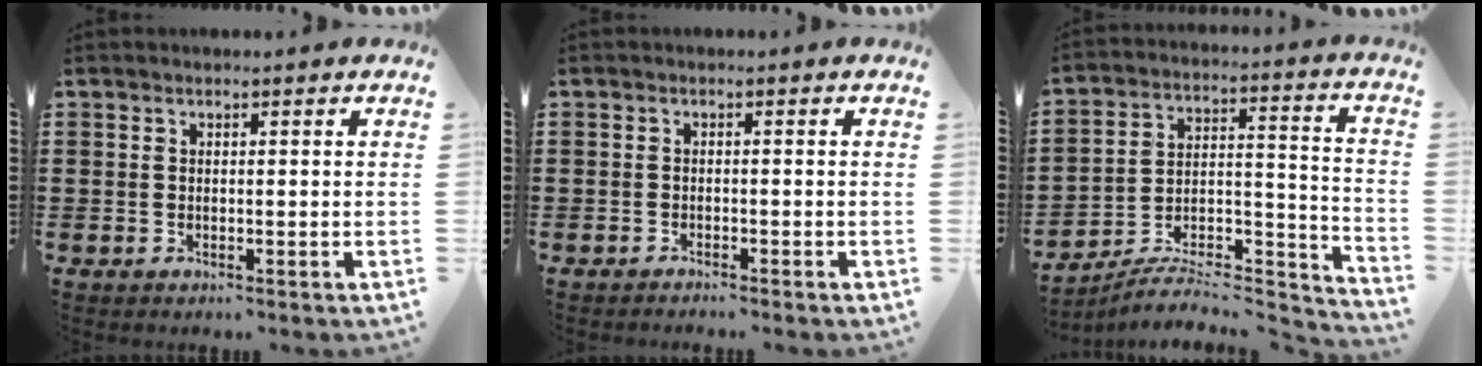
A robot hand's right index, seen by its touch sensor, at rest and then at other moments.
{"total": 0.9, "force": [-0.9, 0.0, 0.1], "torque": [-0.003, 0.000, -0.019]}
{"total": 6.5, "force": [-5.9, 1.5, 2.3], "torque": [-0.036, 0.000, -0.117]}